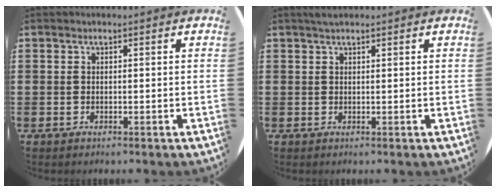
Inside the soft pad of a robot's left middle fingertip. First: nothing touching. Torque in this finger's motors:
{"motor_torque": [0.33, -0.23, 0.02, 0.04]}